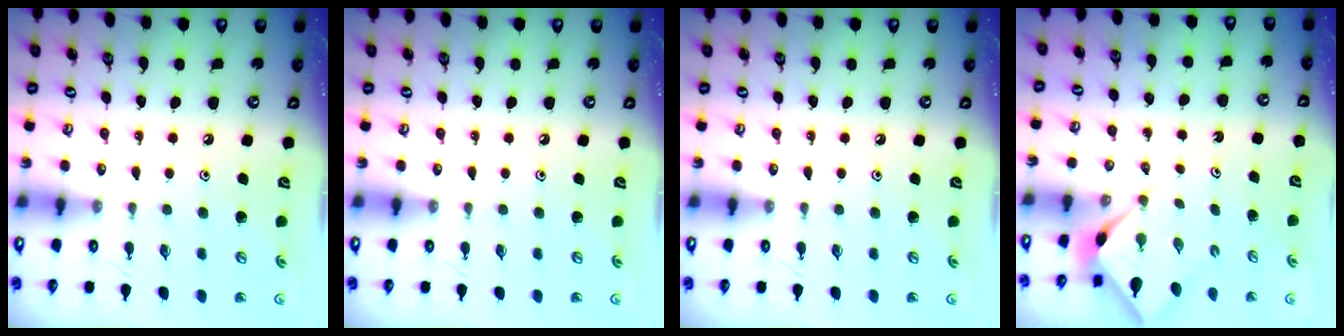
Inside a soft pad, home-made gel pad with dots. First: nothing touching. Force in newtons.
{"total": 0.0}
{"total": 0.0}
{"total": 2.3, "press": 2.3, "slide": 0.2}